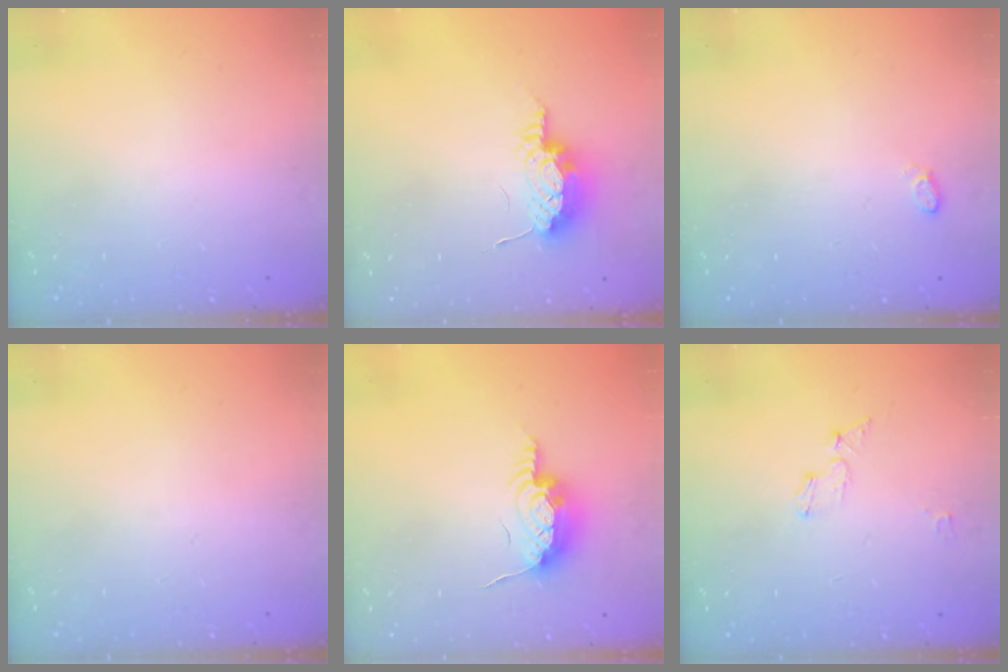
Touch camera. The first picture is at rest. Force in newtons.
{"total": 16.0, "press": 11.0, "slide": 11.6}
{"total": 3.9, "press": 3.7, "slide": 1.3}
{"total": 0.0}
{"total": 15.5, "press": 12.2, "slide": 9.5}
{"total": 5.1, "press": 5.1, "slide": 0.2}